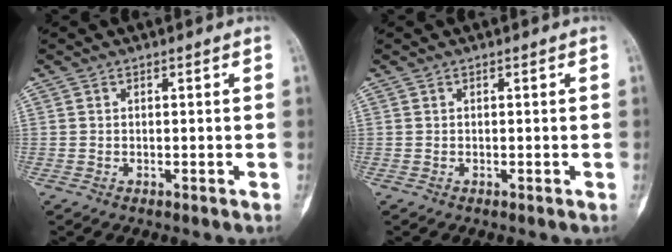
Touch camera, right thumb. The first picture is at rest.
{"total": 0.0}